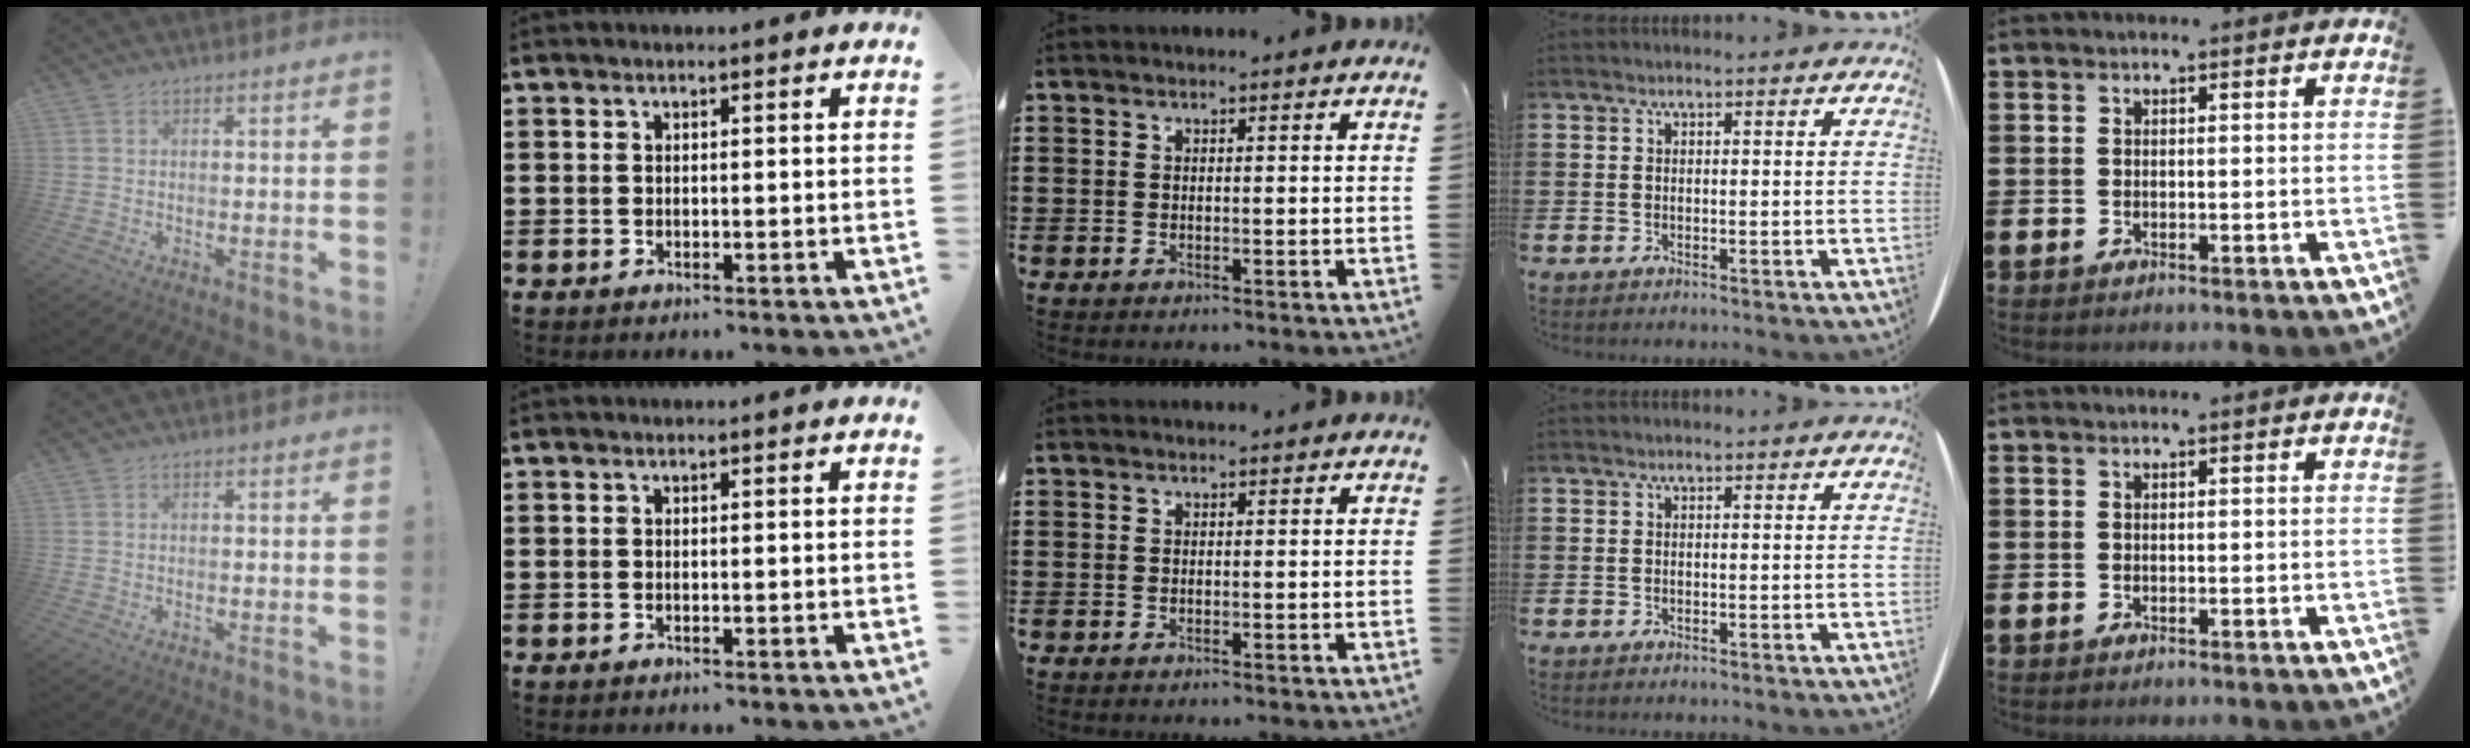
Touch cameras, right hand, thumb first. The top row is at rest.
{}